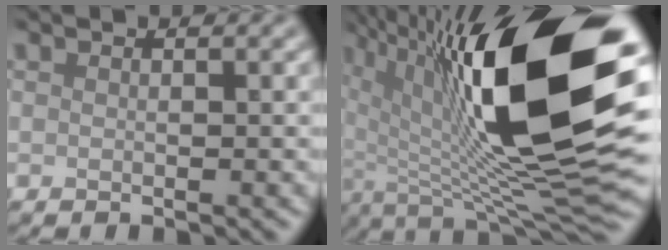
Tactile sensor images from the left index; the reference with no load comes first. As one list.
[{"total": 18.6, "force": [4.0, 6.2, 17.0], "torque": [-0.279, 0.001, 0.070]}]